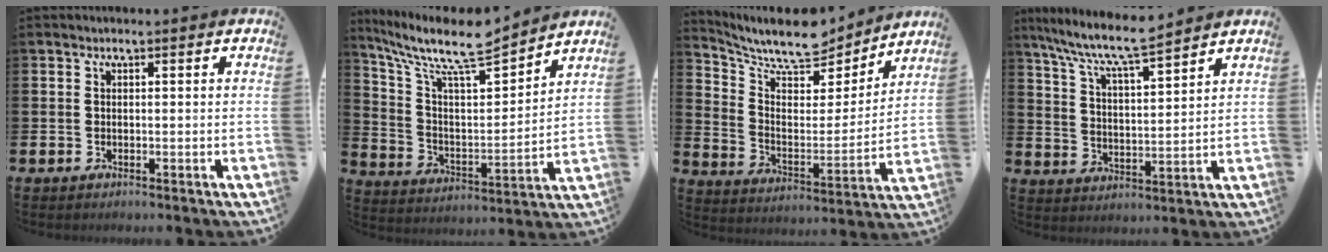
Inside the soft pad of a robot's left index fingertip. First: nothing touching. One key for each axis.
{"total": 10.7, "fx": 9.3, "fy": 2.2, "fz": 4.8, "tx": -0.122, "ty": -0.068, "tz": 0.156}
{"total": 9.4, "fx": 8.6, "fy": 2.2, "fz": 3.0, "tx": -0.092, "ty": -0.065, "tz": 0.145}
{"total": 8.2, "fx": 7.5, "fy": 0.6, "fz": 3.3, "tx": -0.096, "ty": -0.046, "tz": 0.132}